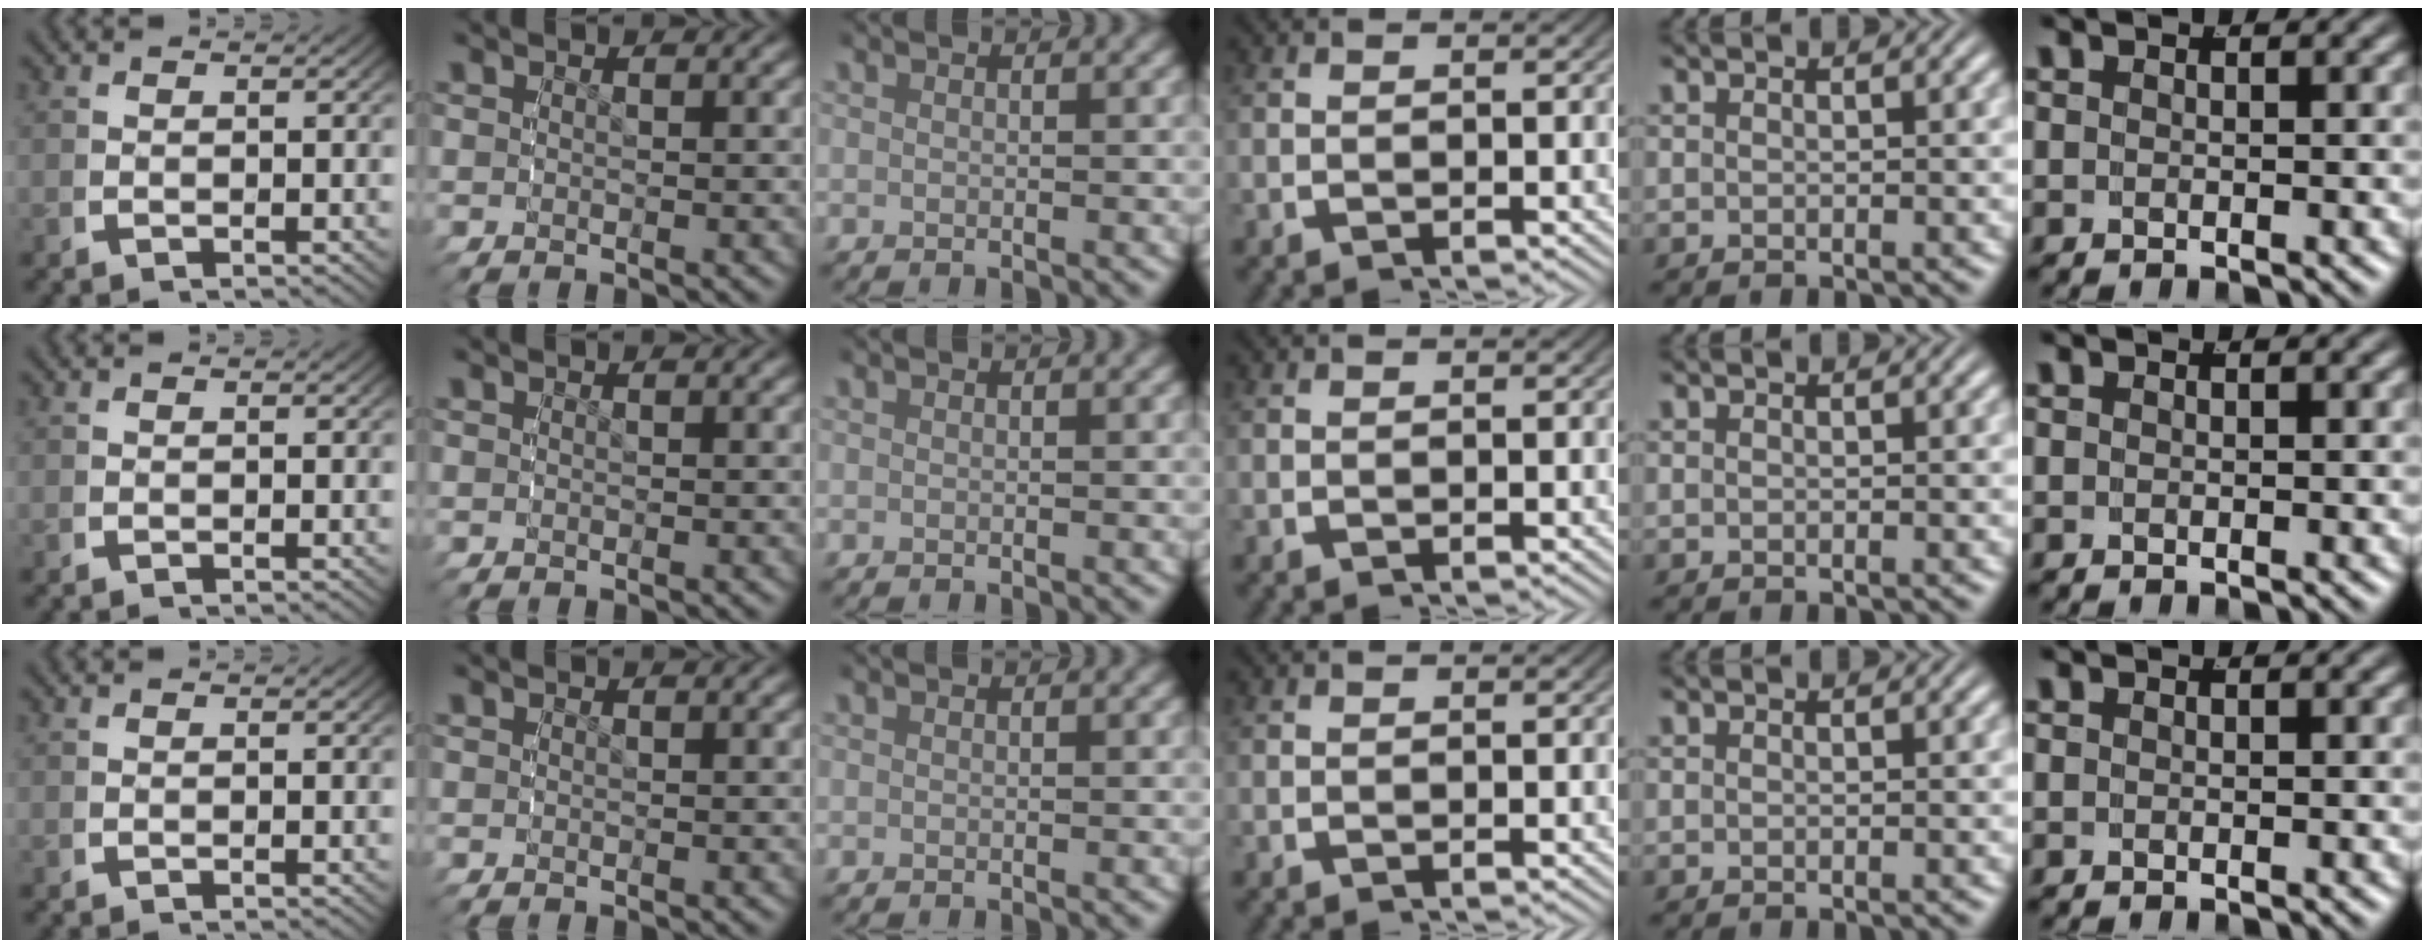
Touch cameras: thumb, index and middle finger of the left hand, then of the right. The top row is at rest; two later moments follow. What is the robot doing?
{"motion": "reach", "object": "backpack"}